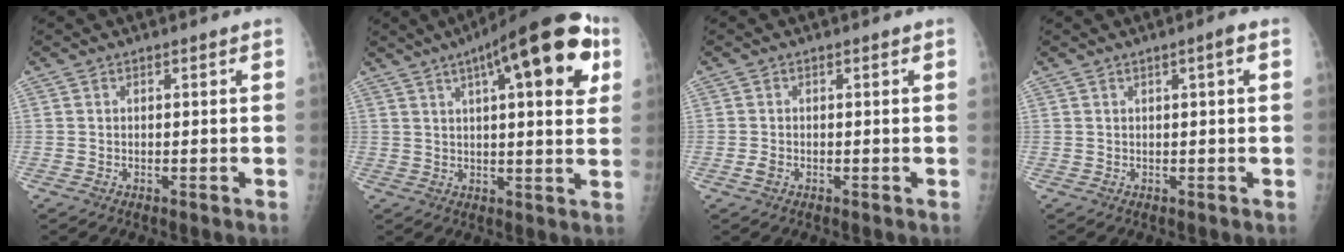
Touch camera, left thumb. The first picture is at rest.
{"total": 20.4, "force": [8.6, 6.1, 17.5], "torque": [-0.229, 0.004, 0.115]}
{"total": 1.1, "force": [-0.4, 0.8, 0.7], "torque": [-0.017, -0.001, -0.008]}
{"total": 1.9, "force": [0.6, 0.0, 1.8], "torque": [-0.033, 0.002, 0.011]}